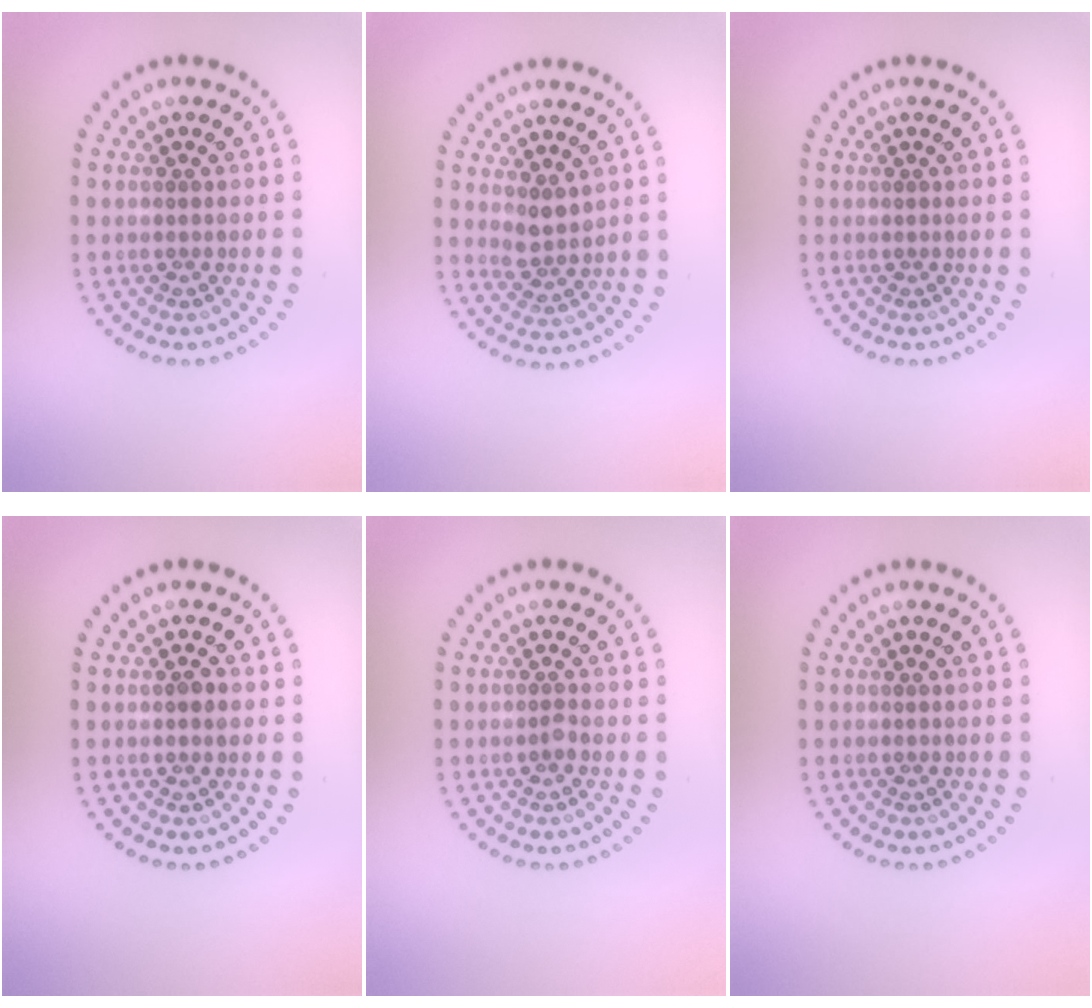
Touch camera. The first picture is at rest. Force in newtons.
{"total": 2.0, "press": 1.7, "slide": 1.0}
{"total": 0.0}
{"total": 1.2, "press": 1.1, "slide": 0.4}
{"total": 0.7, "press": 0.6, "slide": 0.4}
{"total": 0.0}